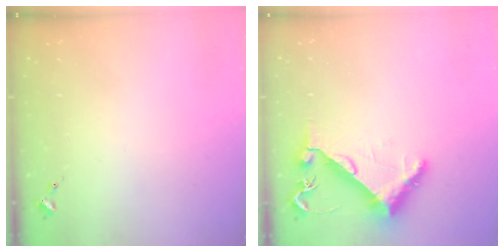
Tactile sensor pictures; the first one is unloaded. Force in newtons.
{"total": 8.4, "press": 8.4, "slide": 0.4}